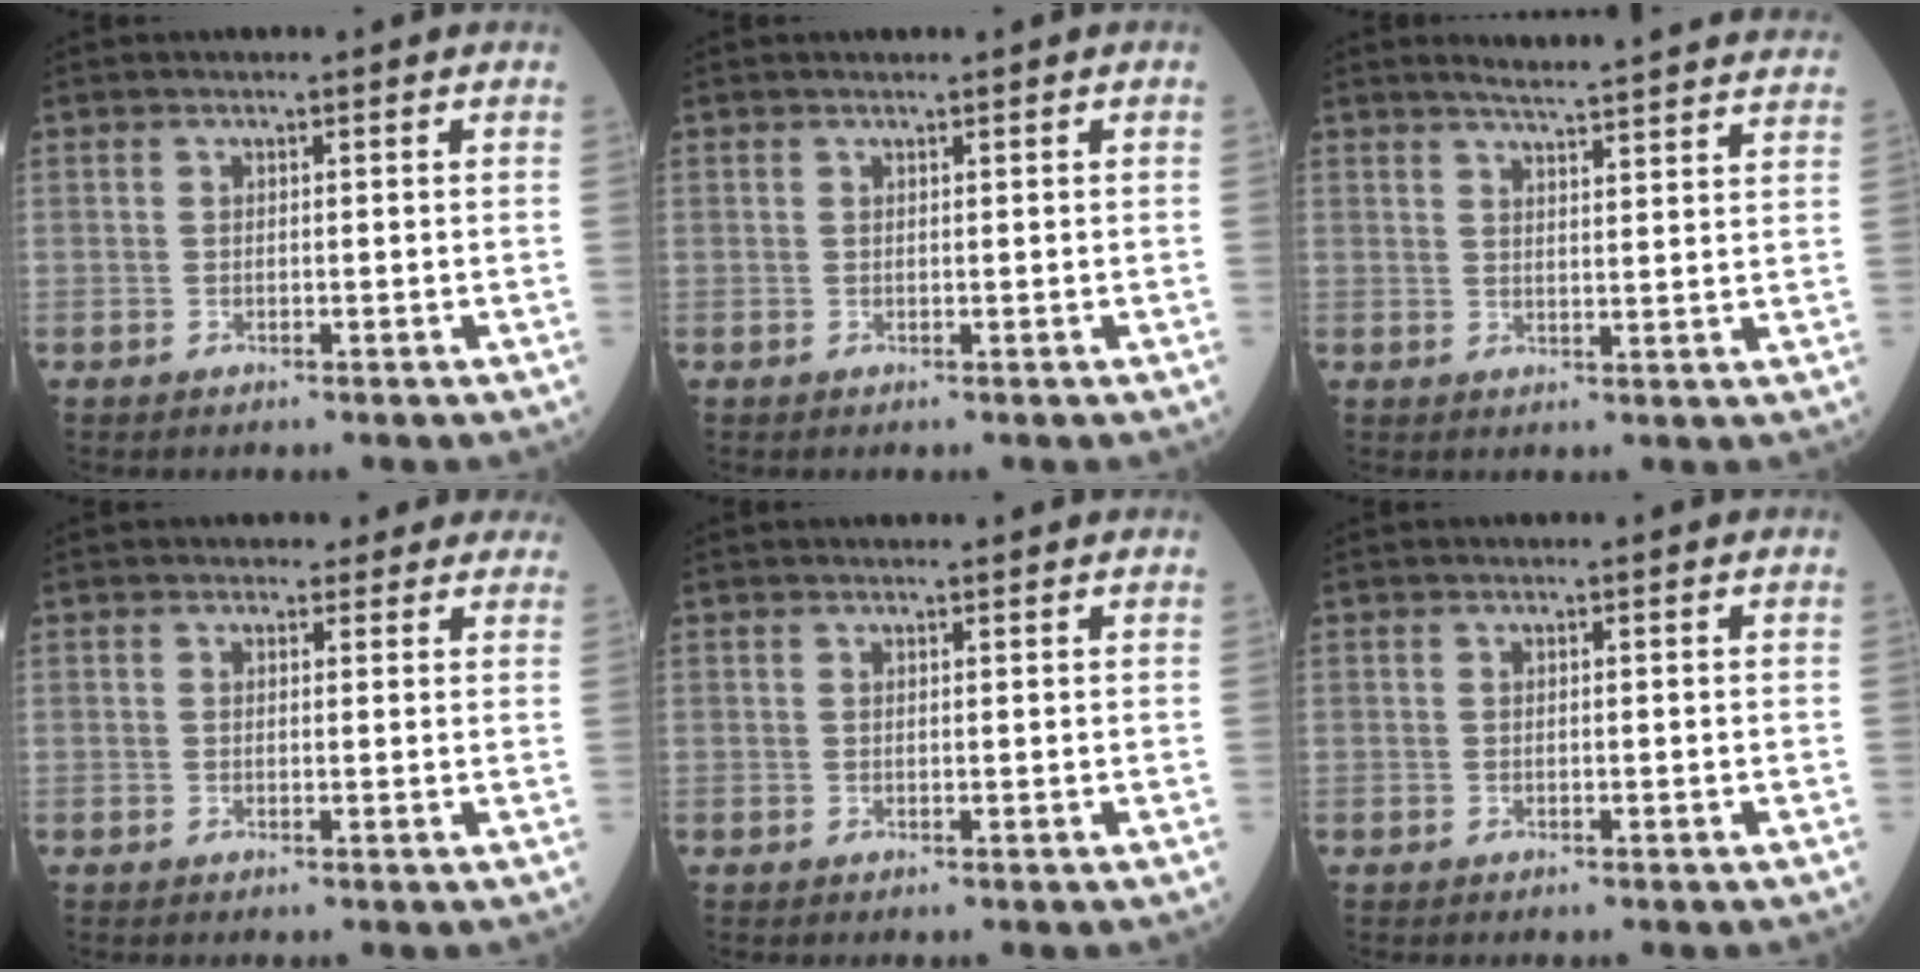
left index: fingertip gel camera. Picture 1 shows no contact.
{"total": 0.0}
{"total": 17.2, "force": [16.5, 0.5, 5.1], "torque": [-0.067, -0.032, 0.191]}
{"total": 3.8, "force": [3.2, 2.0, 0.4], "torque": [0.012, 0.005, 0.023]}
{"total": 1.6, "force": [1.5, 0.2, 0.4], "torque": [-0.006, 0.011, 0.020]}
{"total": 0.0}